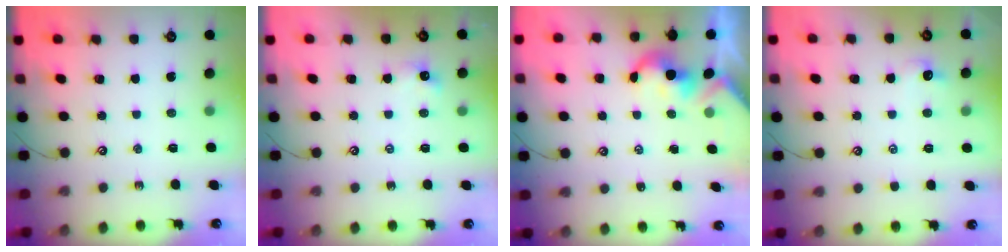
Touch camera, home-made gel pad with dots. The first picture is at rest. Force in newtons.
{"total": 5.4, "press": 5.4, "slide": 0.8}
{"total": 2.1, "press": 2.1, "slide": 0.2}
{"total": 1.7, "press": 1.6, "slide": 0.5}